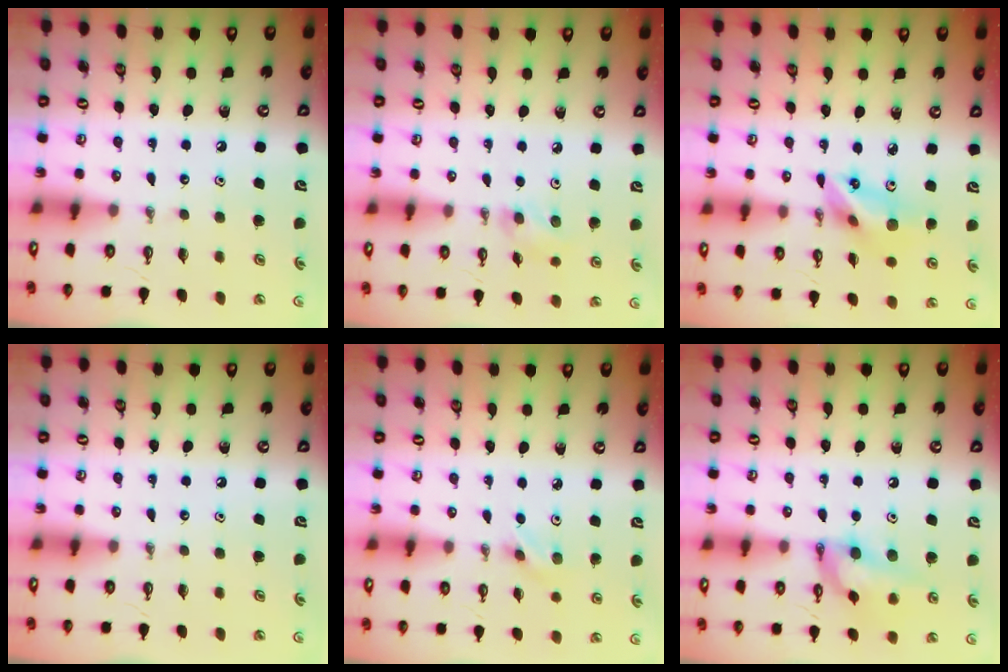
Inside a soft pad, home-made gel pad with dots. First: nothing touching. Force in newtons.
{"total": 5.4, "press": 5.2, "slide": 1.6}
{"total": 11.5, "press": 11.1, "slide": 2.9}
{"total": 0.0}
{"total": 3.8, "press": 3.6, "slide": 1.4}
{"total": 14.2, "press": 13.4, "slide": 4.6}